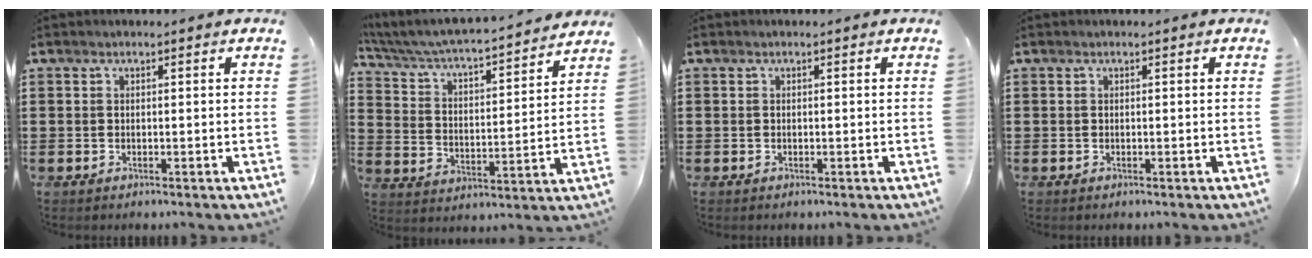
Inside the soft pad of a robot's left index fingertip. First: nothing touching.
{"total": 4.1, "force": [3.8, 0.1, 1.6], "torque": [-0.052, -0.039, 0.053]}
{"total": 0.0}
{"total": 0.0}